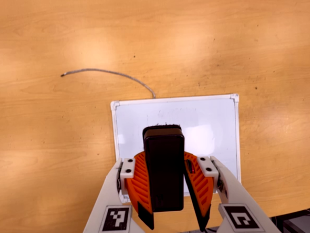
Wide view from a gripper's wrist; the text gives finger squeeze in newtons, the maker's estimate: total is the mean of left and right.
{"total": 9.7, "left": 9.8, "right": 9.6}